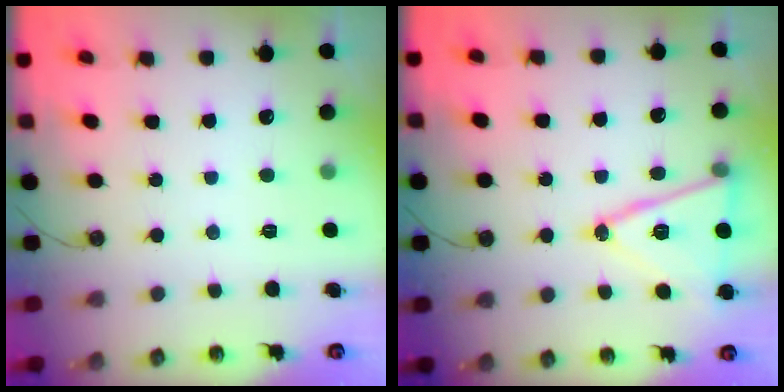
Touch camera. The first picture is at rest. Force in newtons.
{"total": 15.5, "press": 15.1, "slide": 3.7}